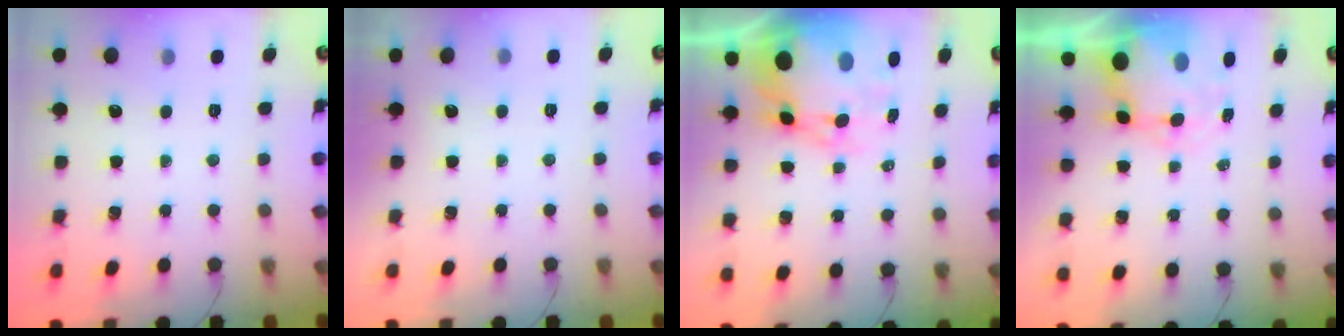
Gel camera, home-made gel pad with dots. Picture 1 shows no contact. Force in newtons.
{"total": 1.9, "press": 1.9, "slide": 0.3}
{"total": 13.3, "press": 12.9, "slide": 3.1}
{"total": 7.6, "press": 7.4, "slide": 1.7}